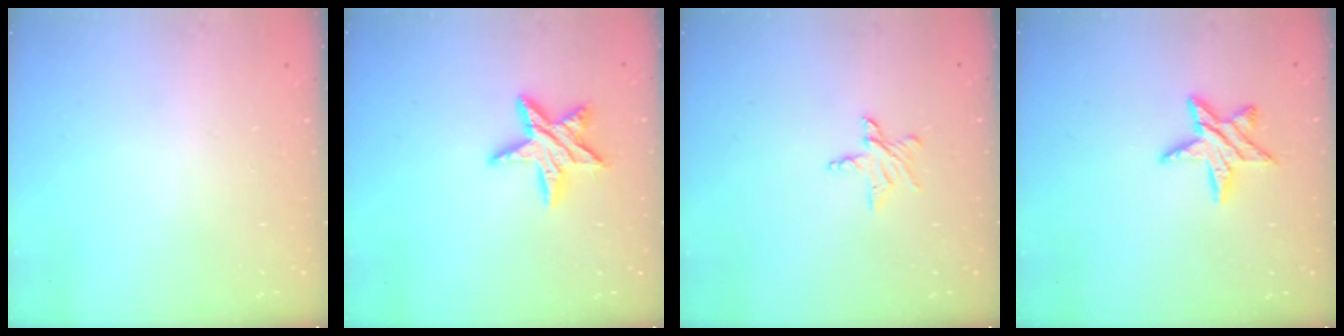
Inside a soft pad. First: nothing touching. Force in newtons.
{"total": 11.0, "press": 10.9, "slide": 0.9}
{"total": 5.9, "press": 5.8, "slide": 0.5}
{"total": 10.1, "press": 10.1, "slide": 0.5}